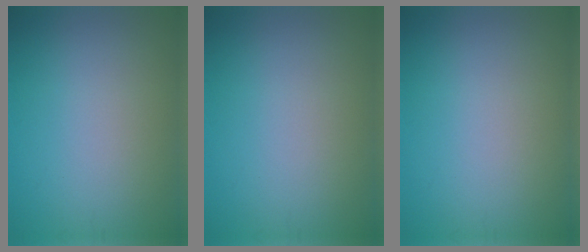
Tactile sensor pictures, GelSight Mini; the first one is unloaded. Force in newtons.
{"total": 0.0}
{"total": 0.0}